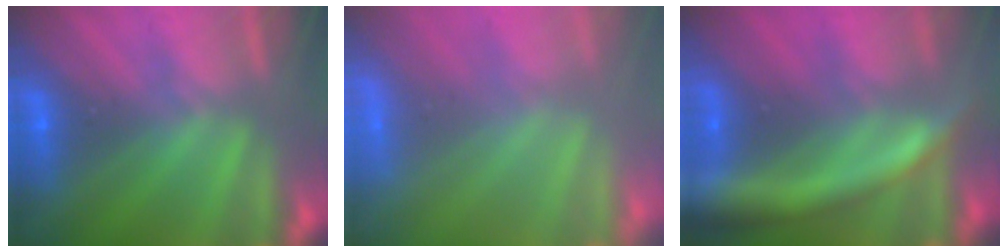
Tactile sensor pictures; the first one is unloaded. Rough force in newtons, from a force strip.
{"total": 8.6}
{"total": 9.3}